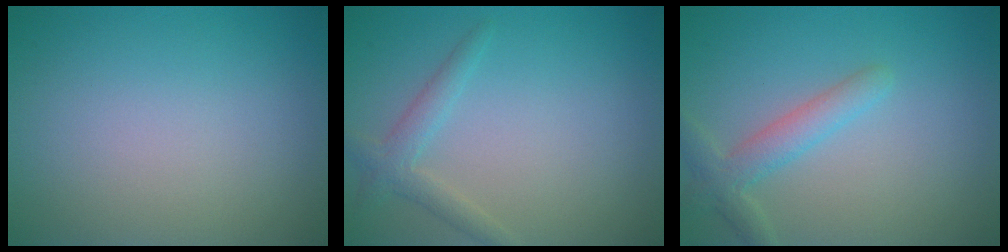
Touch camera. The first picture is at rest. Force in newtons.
{"total": 2.0, "press": 2.0, "slide": 0.1}
{"total": 2.8, "press": 2.8, "slide": 0.2}